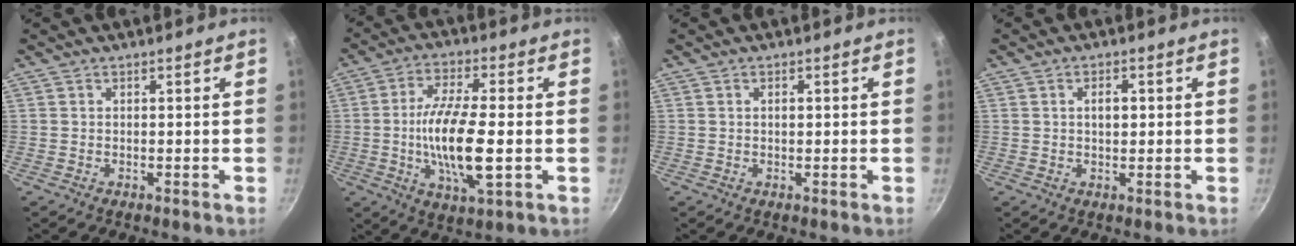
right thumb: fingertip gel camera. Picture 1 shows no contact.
{"total": 14.2, "force": [-1.6, 4.2, 13.4], "torque": [-0.258, 0.003, -0.034]}
{"total": 0.8, "force": [0.1, 0.4, 0.6], "torque": [-0.009, 0.003, 0.003]}
{"total": 2.7, "force": [0.4, 1.5, 2.2], "torque": [-0.025, 0.005, 0.006]}